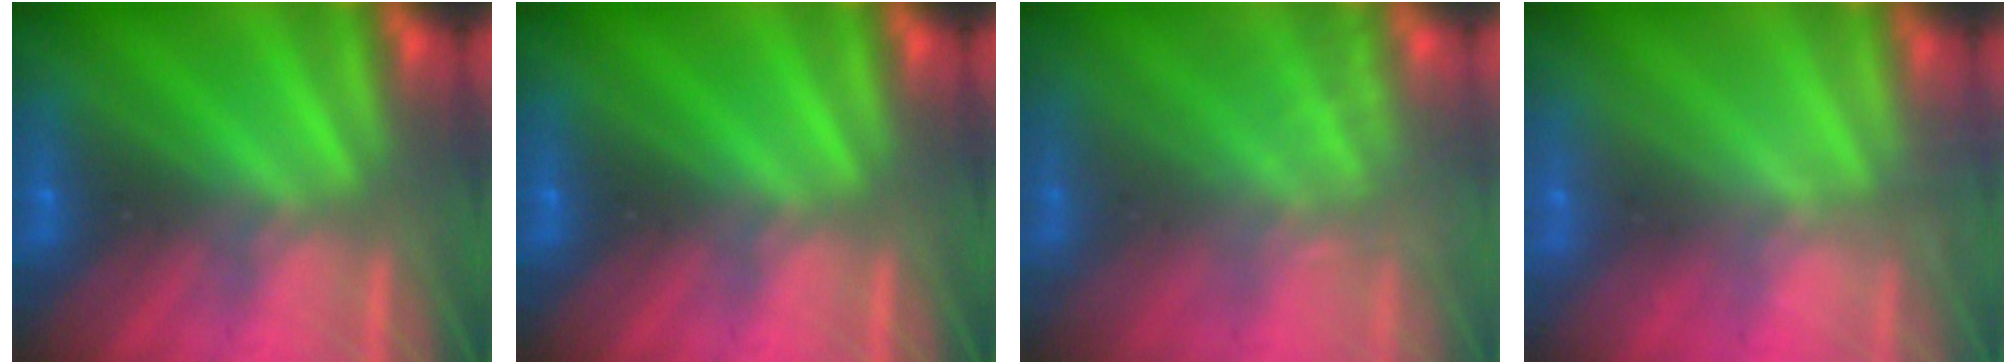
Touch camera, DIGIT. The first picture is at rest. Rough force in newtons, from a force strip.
{"total": 0.0}
{"total": 2.0}
{"total": 2.5}